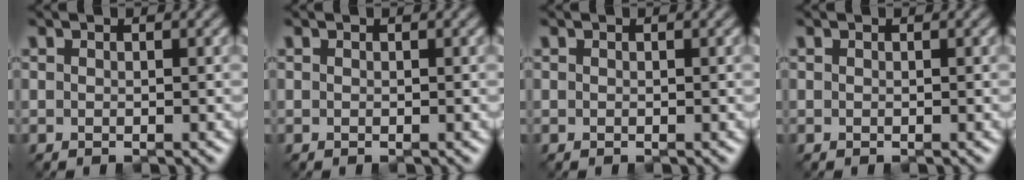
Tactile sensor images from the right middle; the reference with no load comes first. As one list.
[{"total": 0.0}, {"total": 0.0}, {"total": 0.0}]